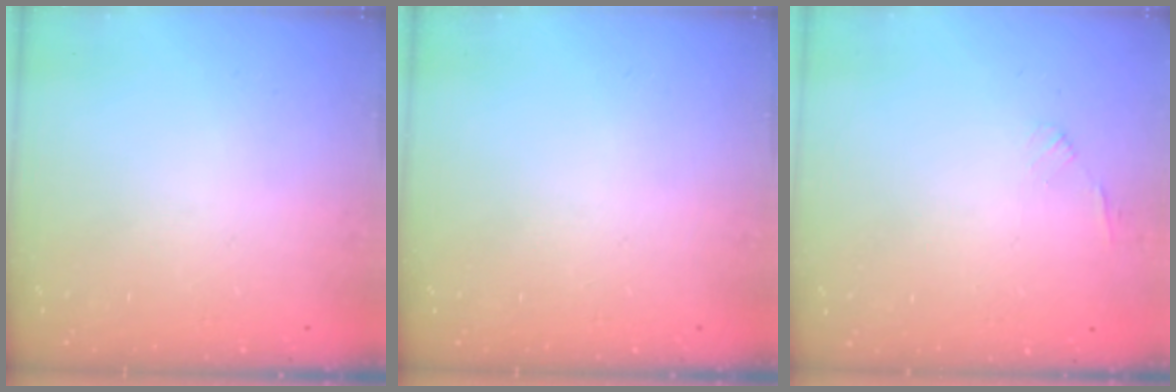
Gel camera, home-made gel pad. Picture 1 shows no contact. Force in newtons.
{"total": 0.0}
{"total": 1.0, "press": 0.9, "slide": 0.4}